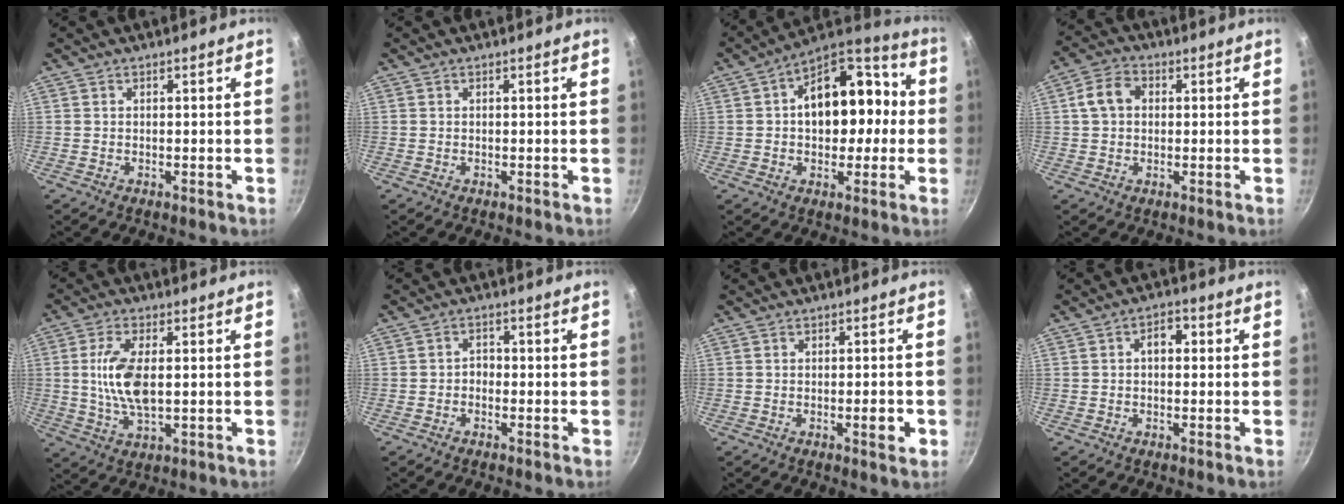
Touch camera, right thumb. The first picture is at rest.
{"total": 0.0}
{"total": 17.5, "force": [1.2, 10.7, 13.8], "torque": [-0.152, 0.040, 0.009]}
{"total": 6.1, "force": [0.9, 4.7, 3.8], "torque": [-0.067, 0.016, 0.011]}
{"total": 9.7, "force": [0.8, 4.4, 8.7], "torque": [-0.182, -0.008, 0.020]}
{"total": 1.9, "force": [-0.7, 1.5, 1.0], "torque": [-0.002, 0.009, -0.019]}
{"total": 3.4, "force": [-1.0, 1.0, 3.1], "torque": [-0.040, -0.001, -0.013]}
{"total": 3.6, "force": [0.4, 2.3, 2.8], "torque": [-0.030, 0.013, 0.000]}